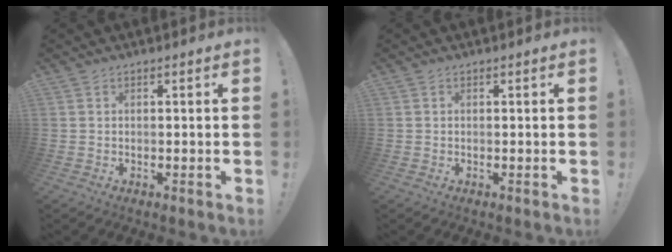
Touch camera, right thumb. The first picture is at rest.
{"total": 0.0}